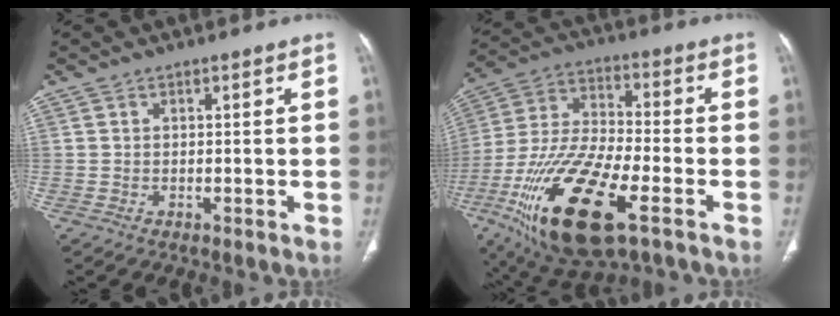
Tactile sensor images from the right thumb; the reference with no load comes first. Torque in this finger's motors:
{"motor_torque": [0.35, 0.87, 2.22, -0.53, 0.77]}